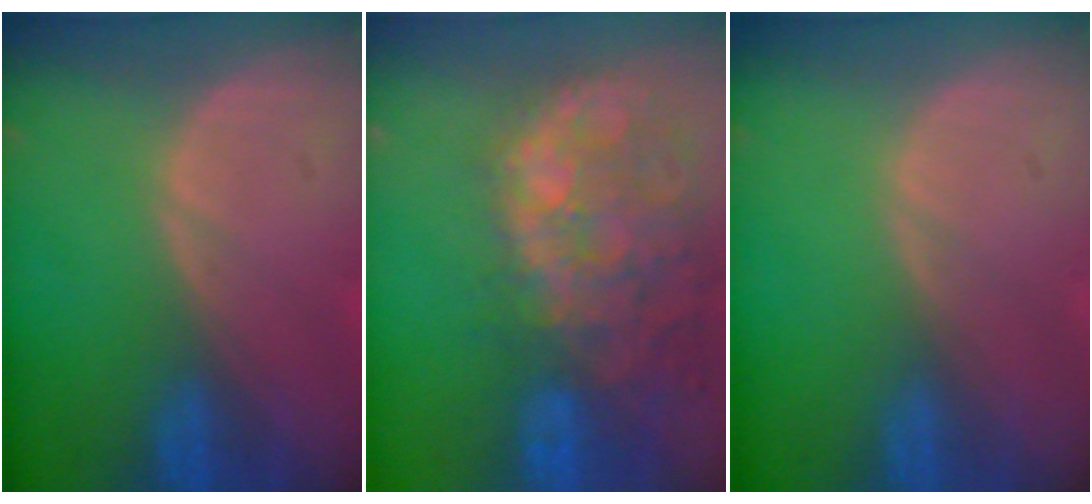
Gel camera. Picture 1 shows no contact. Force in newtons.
{"total": 14.1, "press": 11.6, "slide": 8.0}
{"total": 0.0}